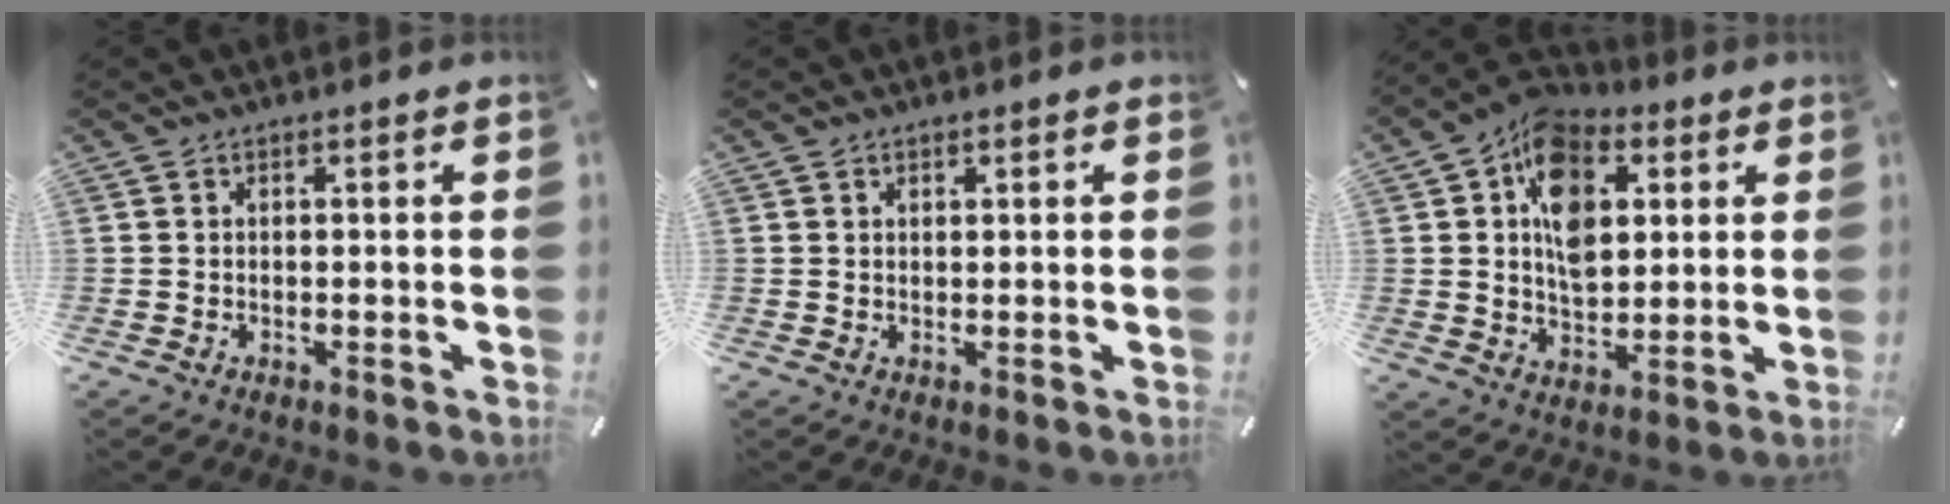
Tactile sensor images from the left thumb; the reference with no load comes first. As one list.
[{"total": 0.8, "force": [0.5, 0.6, 0.2], "torque": [-0.003, 0.002, 0.010]}, {"total": 13.9, "force": [4.2, 10.2, 8.6], "torque": [-0.146, -0.002, 0.076]}]